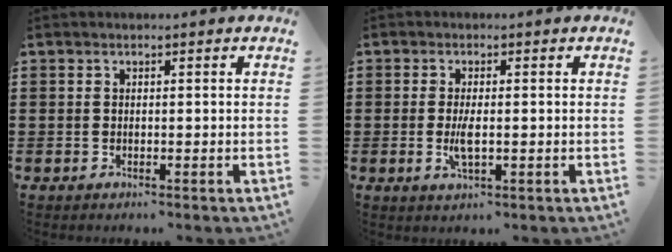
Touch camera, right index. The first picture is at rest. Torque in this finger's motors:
{"motor_torque": [2.14, 0.00, 0.42, 0.14]}